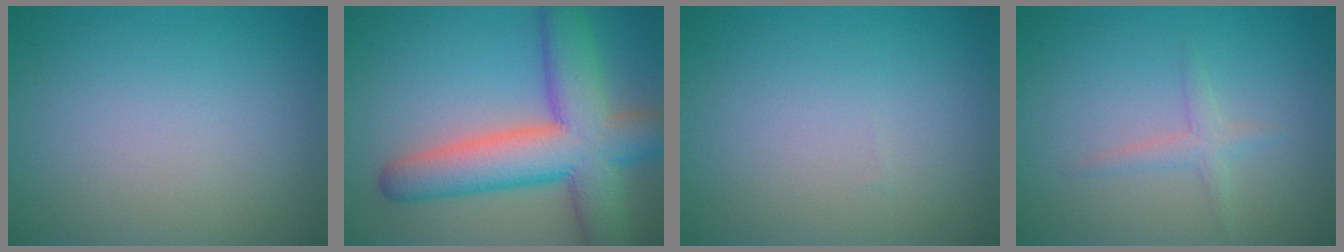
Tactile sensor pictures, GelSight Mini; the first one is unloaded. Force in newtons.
{"total": 10.6, "press": 10.6, "slide": 0.5}
{"total": 0.0}
{"total": 1.5, "press": 1.5, "slide": 0.1}